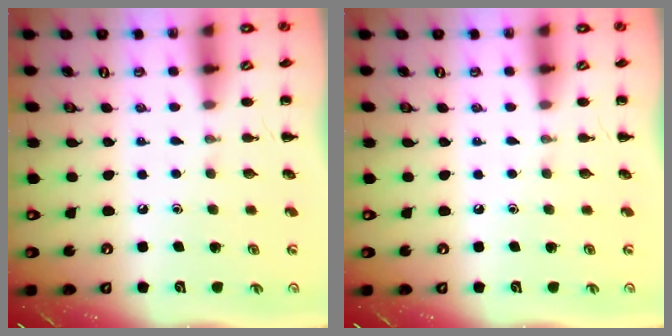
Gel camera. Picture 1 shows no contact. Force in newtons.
{"total": 0.0}